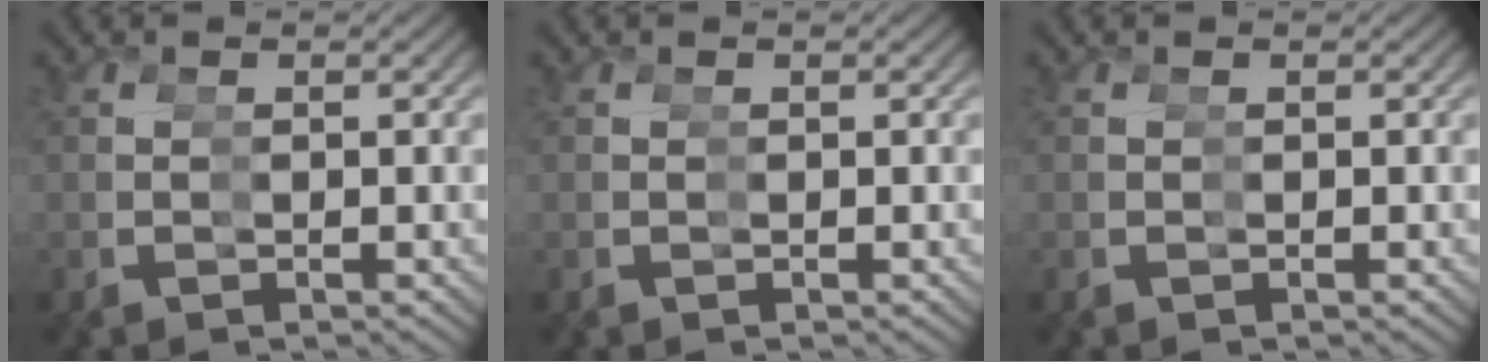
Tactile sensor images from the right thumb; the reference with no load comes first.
{"total": 0.0}
{"total": 0.0}